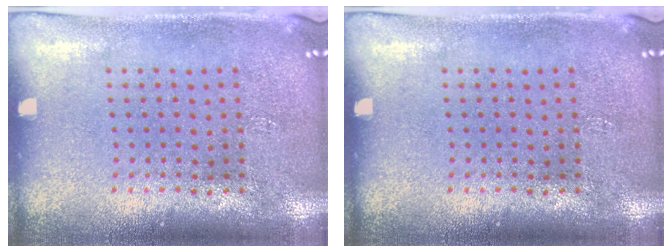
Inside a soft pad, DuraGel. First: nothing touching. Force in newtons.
{"total": 0.0}